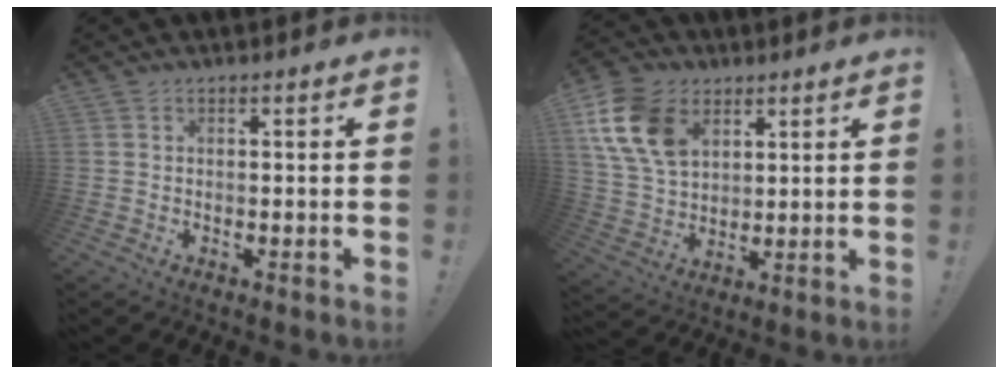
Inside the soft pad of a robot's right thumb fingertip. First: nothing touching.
{"total": 16.9, "force": [7.1, 11.9, 9.6], "torque": [-0.186, -0.019, 0.141]}